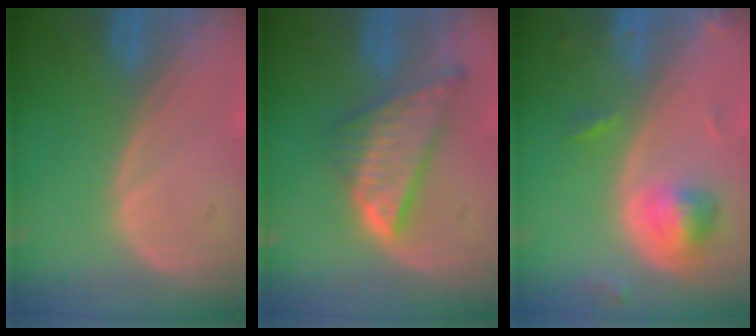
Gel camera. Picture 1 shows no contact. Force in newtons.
{"total": 8.7, "press": 7.5, "slide": 4.4}
{"total": 5.0, "press": 4.8, "slide": 1.5}